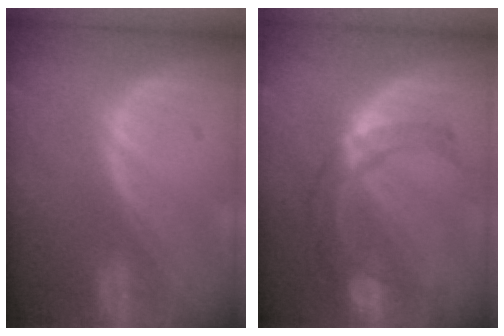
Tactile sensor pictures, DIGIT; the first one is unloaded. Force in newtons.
{"total": 7.9, "press": 7.8, "slide": 1.7}